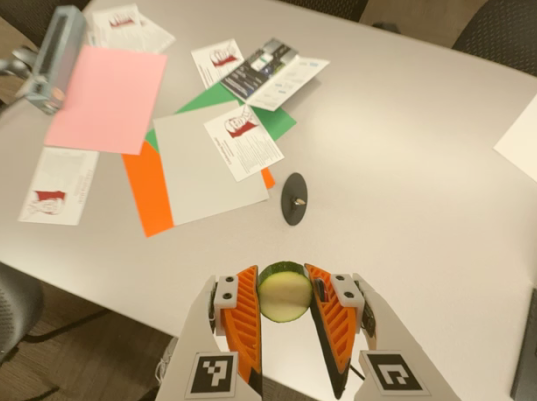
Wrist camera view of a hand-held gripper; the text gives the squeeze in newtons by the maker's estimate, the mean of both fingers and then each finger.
{"total": 12.7, "left": 12.6, "right": 12.7}